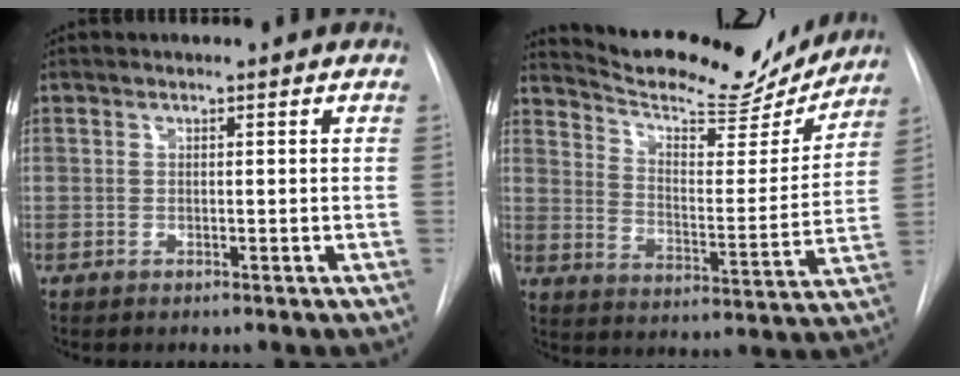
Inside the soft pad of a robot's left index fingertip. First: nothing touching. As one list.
[{"total": 19.2, "force": [18.0, 3.9, 5.6], "torque": [-0.085, -0.030, 0.254]}]